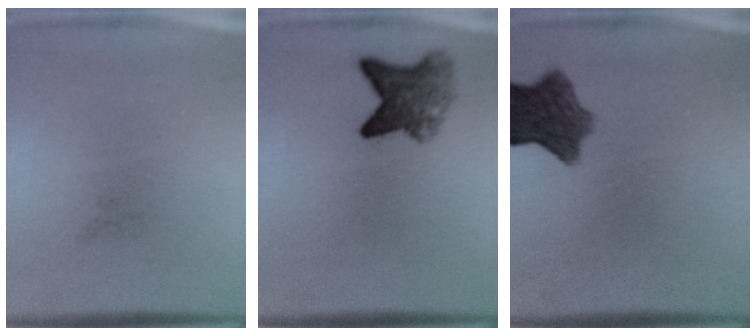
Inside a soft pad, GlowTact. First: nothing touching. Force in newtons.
{"total": 5.6}
{"total": 8.1}